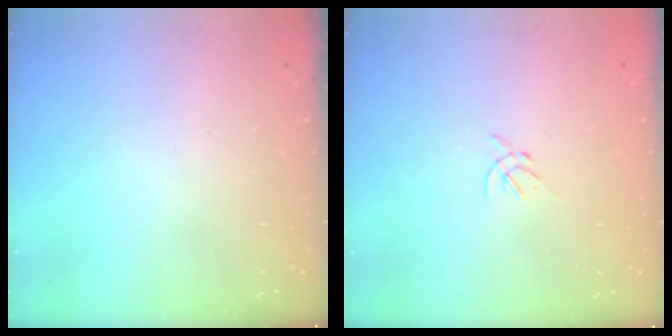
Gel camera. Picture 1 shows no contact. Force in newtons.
{"total": 1.2, "press": 1.1, "slide": 0.5}